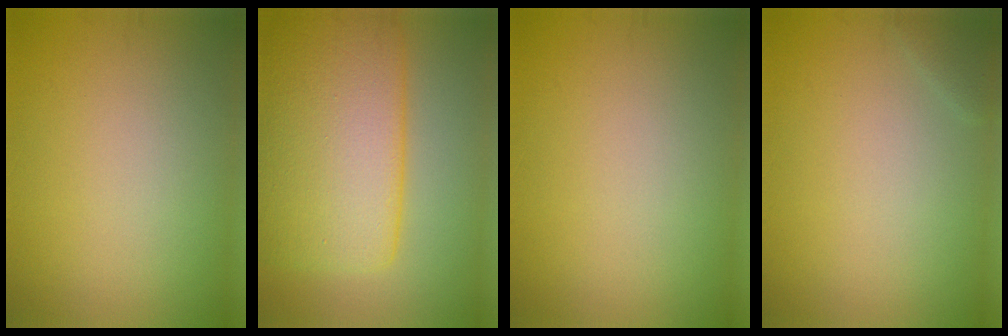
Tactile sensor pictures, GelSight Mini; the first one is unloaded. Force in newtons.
{"total": 11.0, "press": 11.0, "slide": 0.6}
{"total": 0.0}
{"total": 0.8, "press": 0.8, "slide": 0.1}